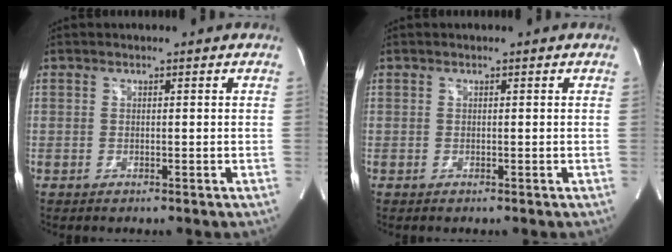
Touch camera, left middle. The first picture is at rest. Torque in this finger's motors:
{"motor_torque": [0.14, -0.47, -0.07, 0.00]}